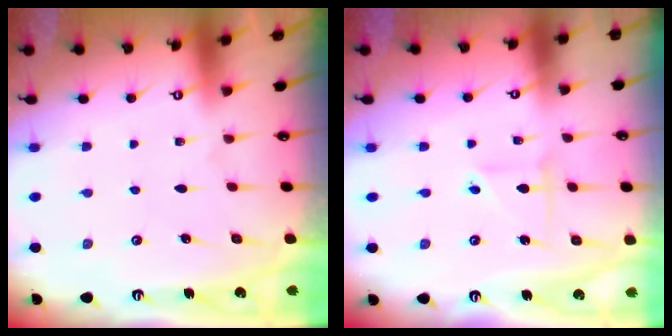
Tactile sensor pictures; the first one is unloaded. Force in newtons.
{"total": 2.5, "press": 2.5, "slide": 0.1}